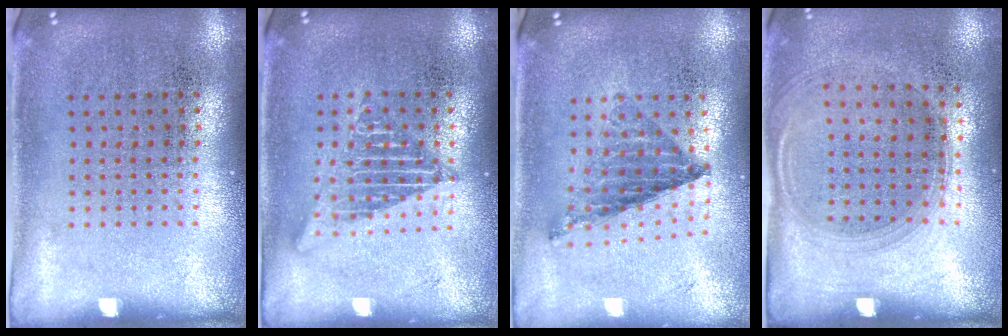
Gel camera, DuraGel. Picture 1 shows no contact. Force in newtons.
{"total": 1.7, "press": 1.7, "slide": 0.2}
{"total": 0.8, "press": 0.8, "slide": 0.0}
{"total": 1.4, "press": 1.2, "slide": 0.7}